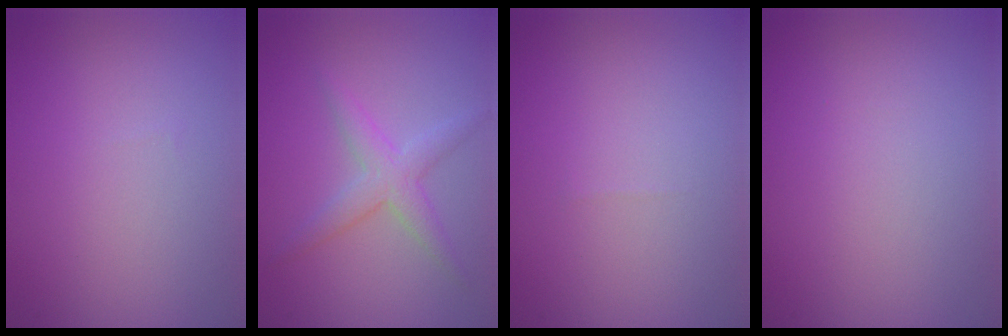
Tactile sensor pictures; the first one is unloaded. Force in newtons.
{"total": 2.6, "press": 2.6, "slide": 0.2}
{"total": 0.0}
{"total": 0.0}